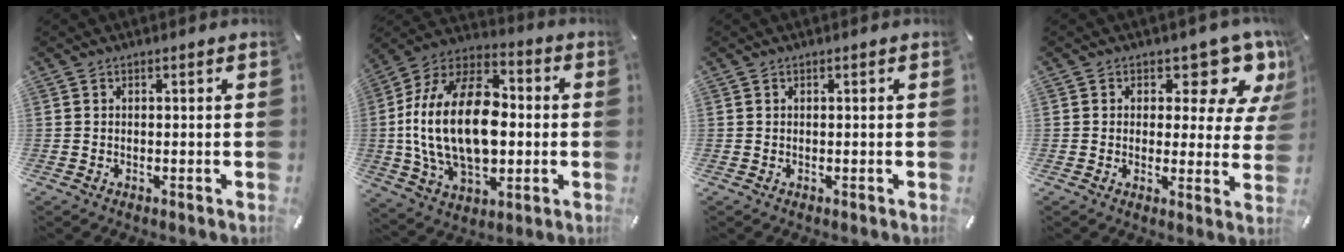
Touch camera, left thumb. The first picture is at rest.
{"total": 25.4, "force": [-0.7, 16.0, 19.7], "torque": [-0.407, 0.003, -0.010]}
{"total": 0.0}
{"total": 10.6, "force": [6.5, 5.4, 6.5], "torque": [-0.080, -0.050, 0.112]}